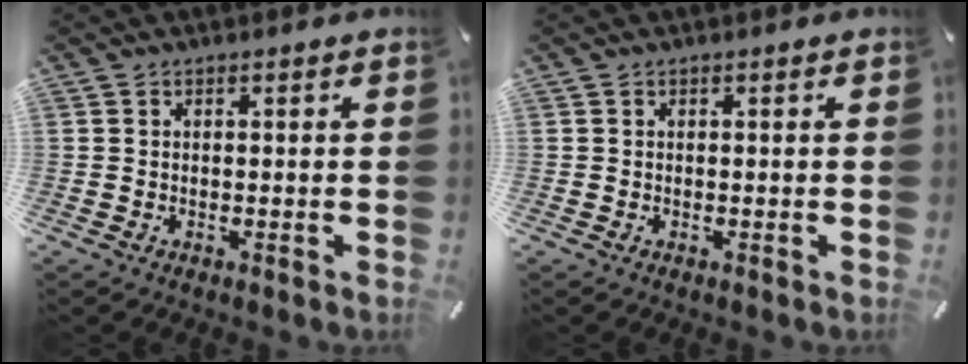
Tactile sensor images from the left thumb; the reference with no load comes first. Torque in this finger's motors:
{"motor_torque": [-0.02, 0.01, 0.04, 0.04, 0.00]}